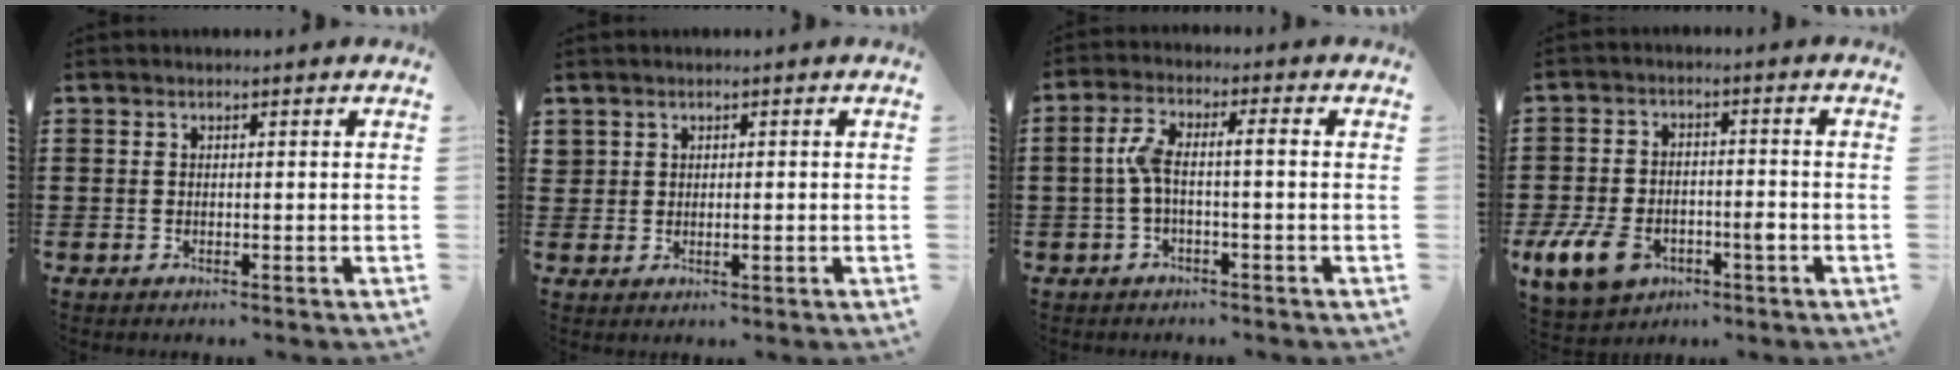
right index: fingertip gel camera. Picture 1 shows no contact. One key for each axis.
{"total": 1.0, "fx": 0.4, "fy": 0.6, "fz": 0.6, "tx": -0.014, "ty": 0.004, "tz": 0.007}
{"total": 5.2, "fx": -0.7, "fy": 1.2, "fz": 5.0, "tx": -0.111, "ty": -0.001, "tz": -0.023}
{"total": 8.0, "fx": -3.8, "fy": 4.6, "fz": 5.4, "tx": -0.137, "ty": 0.000, "tz": -0.076}